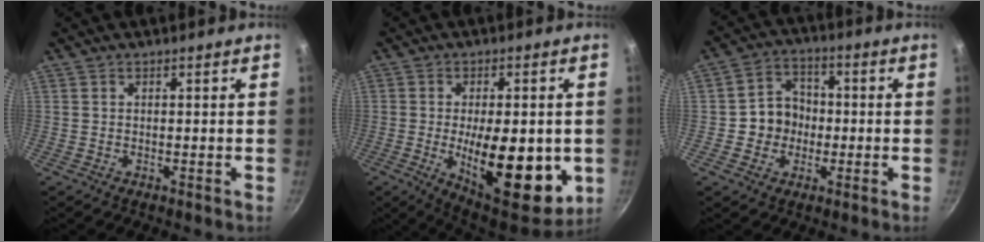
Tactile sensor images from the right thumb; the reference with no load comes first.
{"total": 19.6, "force": [-3.3, 8.3, 17.4], "torque": [-0.223, -0.013, -0.037]}
{"total": 7.9, "force": [-1.0, 7.1, 3.3], "torque": [-0.010, 0.019, -0.028]}